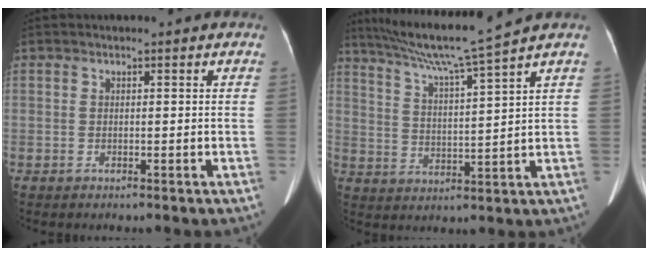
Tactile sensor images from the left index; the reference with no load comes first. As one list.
[{"total": 11.3, "force": [9.4, -2.7, 5.8], "torque": [-0.106, -0.003, 0.164]}]